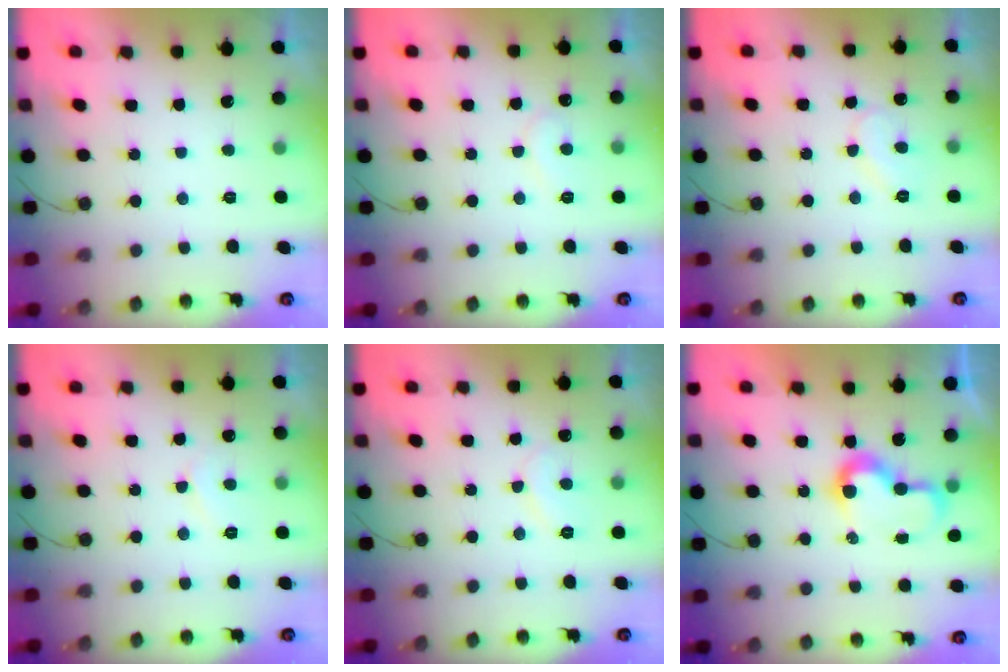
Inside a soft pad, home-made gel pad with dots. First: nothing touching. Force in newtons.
{"total": 6.0, "press": 6.0, "slide": 0.3}
{"total": 7.2, "press": 7.2, "slide": 0.4}
{"total": 5.0, "press": 4.9, "slide": 0.5}
{"total": 7.0, "press": 7.0, "slide": 0.5}
{"total": 8.5, "press": 8.5, "slide": 0.1}